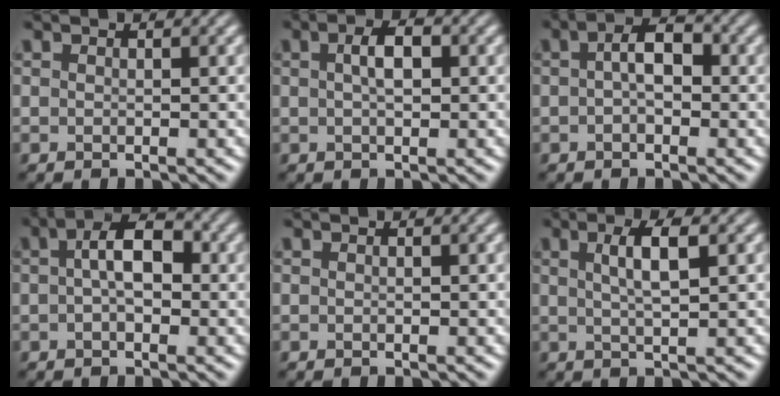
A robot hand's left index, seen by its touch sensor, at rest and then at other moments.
{"total": 2.5, "force": [0.4, 1.1, 2.2], "torque": [-0.040, 0.006, 0.004]}
{"total": 3.0, "force": [0.1, 1.5, 2.6], "torque": [-0.045, 0.007, -0.005]}
{"total": 4.4, "force": [0.4, 2.3, 3.7], "torque": [-0.056, 0.009, -0.002]}
{"total": 0.0}
{"total": 3.3, "force": [1.1, 0.8, 3.1], "torque": [-0.048, 0.007, 0.018]}